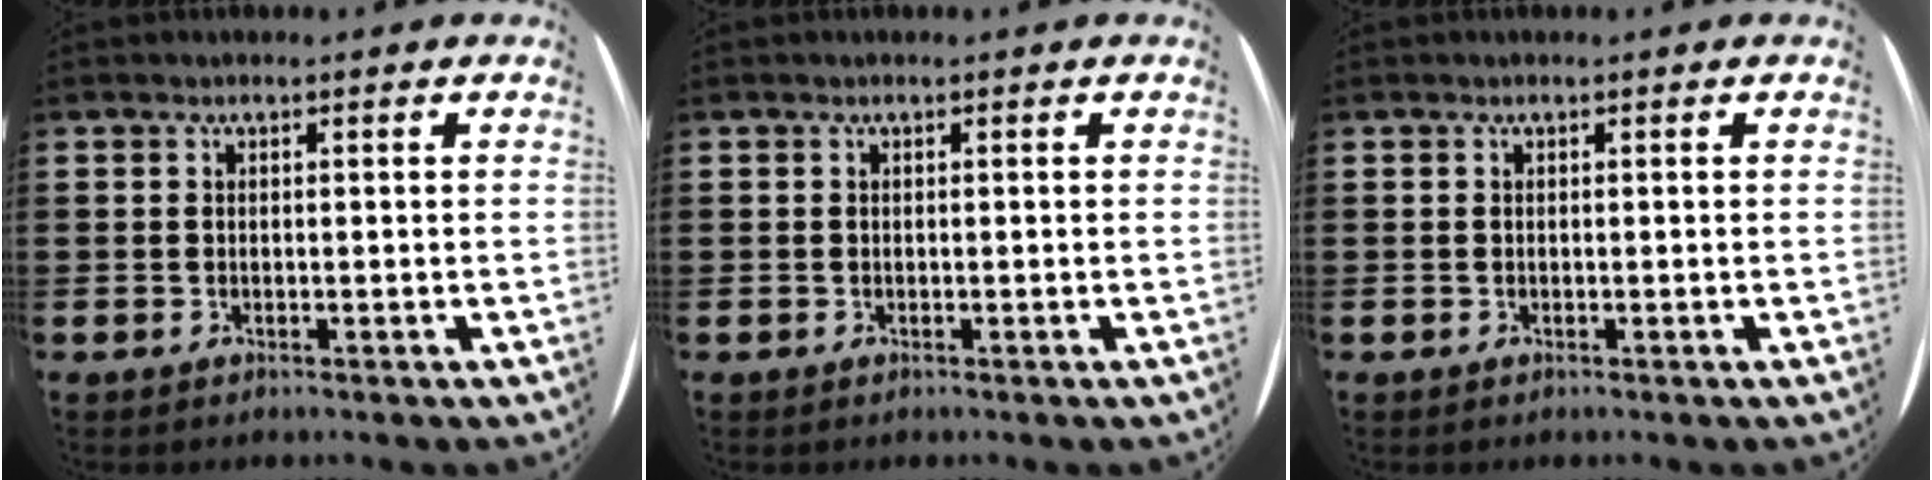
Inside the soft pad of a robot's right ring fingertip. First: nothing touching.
{"total": 0.0}
{"total": 0.0}